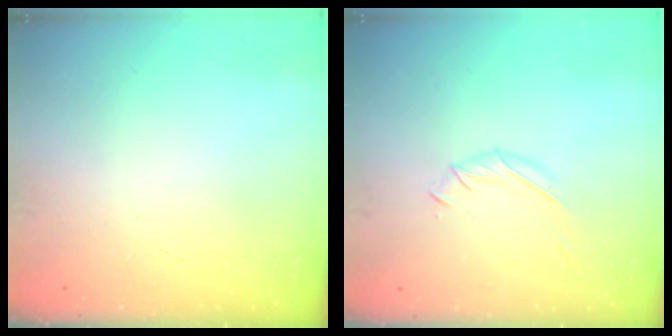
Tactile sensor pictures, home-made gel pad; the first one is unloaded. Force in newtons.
{"total": 3.8, "press": 3.7, "slide": 1.0}